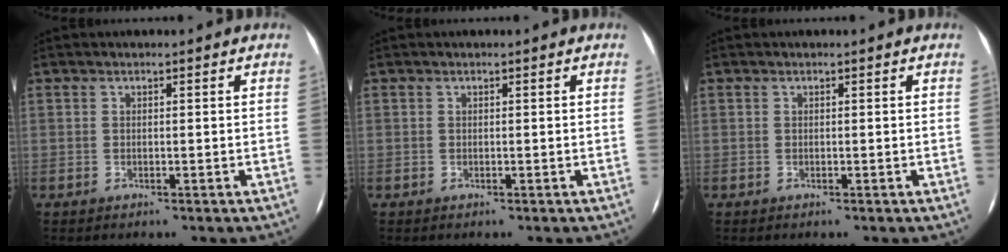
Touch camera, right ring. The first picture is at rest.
{"total": 0.0}
{"total": 0.0}